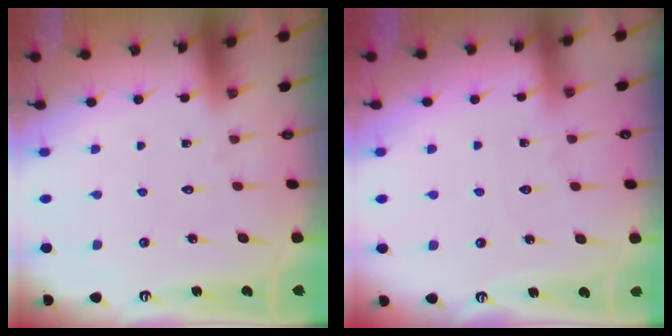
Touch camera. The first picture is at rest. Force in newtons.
{"total": 2.4, "press": 2.4, "slide": 0.4}